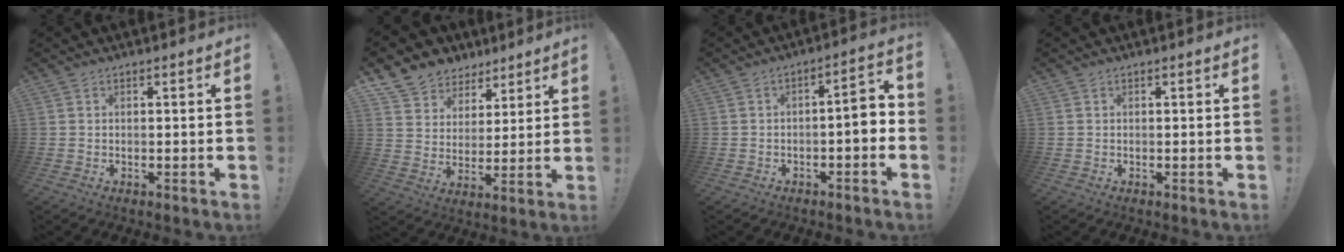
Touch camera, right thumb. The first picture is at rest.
{"total": 8.9, "force": [6.0, 6.5, 1.1], "torque": [-0.022, -0.054, 0.122]}
{"total": 4.9, "force": [-2.2, 1.0, 4.3], "torque": [-0.067, 0.003, -0.041]}
{"total": 0.0}